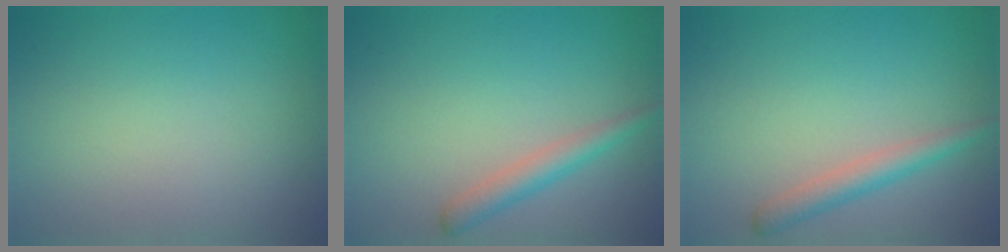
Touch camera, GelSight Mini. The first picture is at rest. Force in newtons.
{"total": 2.2, "press": 2.2, "slide": 0.1}
{"total": 2.2, "press": 2.2, "slide": 0.1}